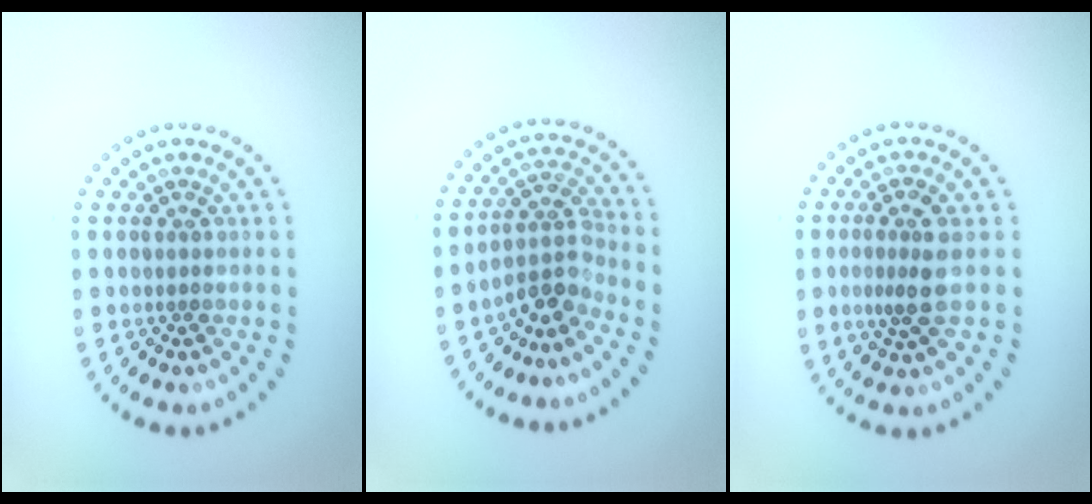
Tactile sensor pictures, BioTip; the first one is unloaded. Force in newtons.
{"total": 3.2, "press": 2.3, "slide": 2.3}
{"total": 2.8, "press": 2.5, "slide": 1.3}